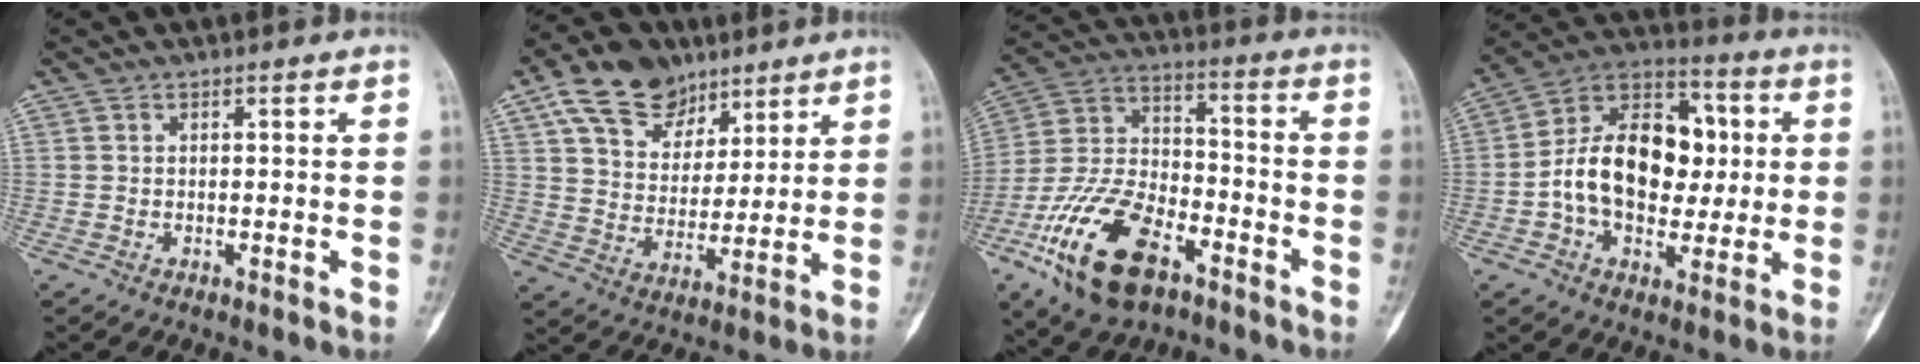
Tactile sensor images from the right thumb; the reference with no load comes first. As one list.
[{"total": 15.3, "force": [9.2, 10.1, 6.9], "torque": [-0.085, -0.024, 0.165]}, {"total": 19.3, "force": [-9.8, 9.9, 13.3], "torque": [-0.248, 0.049, -0.178]}, {"total": 19.5, "force": [0.5, 13.3, 14.2], "torque": [-0.190, 0.029, 0.003]}]